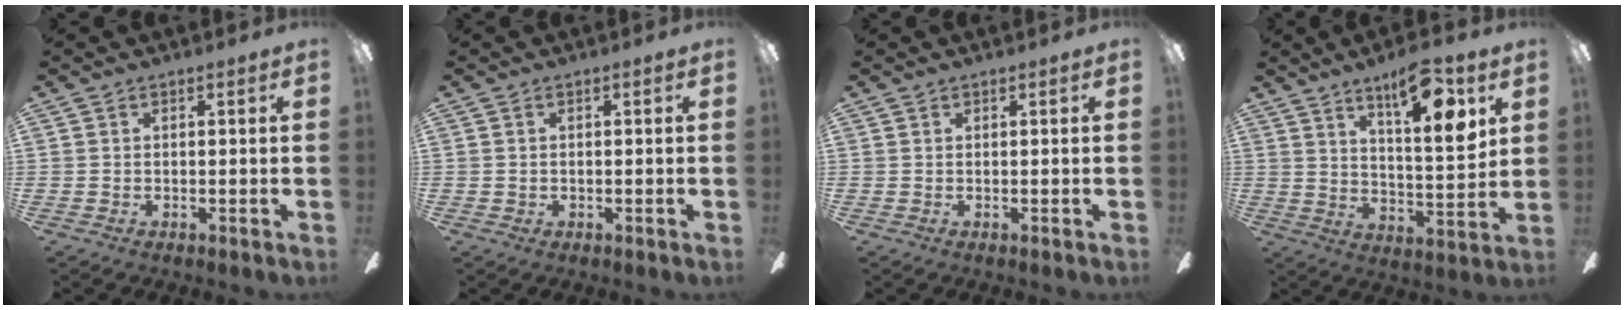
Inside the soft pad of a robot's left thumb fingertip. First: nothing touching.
{"total": 0.8, "force": [-0.2, 0.7, 0.4], "torque": [-0.008, 0.004, -0.005]}
{"total": 0.0}
{"total": 14.1, "force": [8.4, 4.0, 10.6], "torque": [-0.153, -0.042, 0.131]}